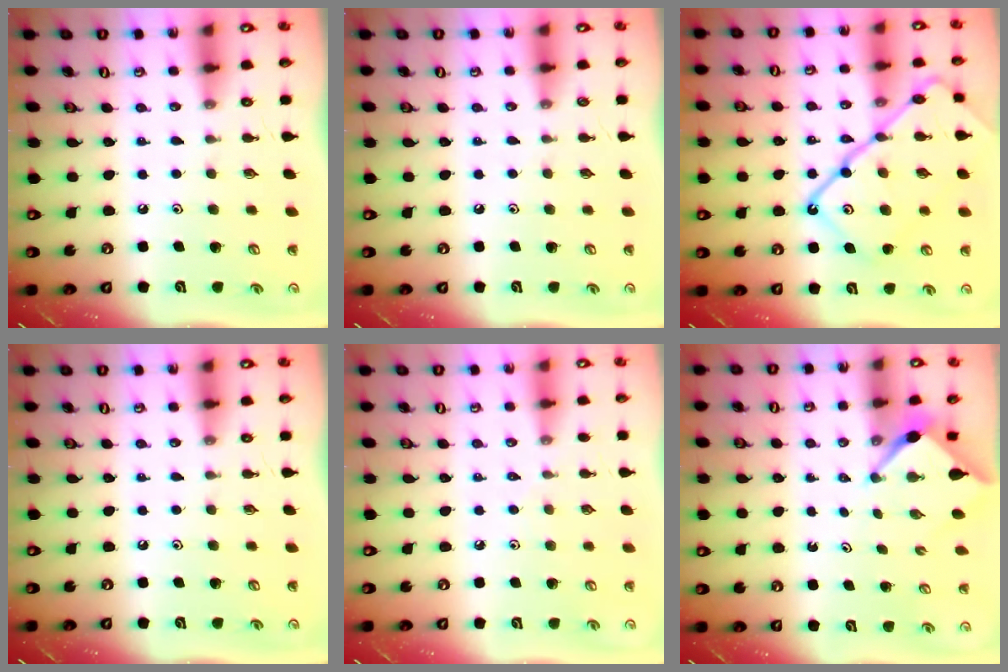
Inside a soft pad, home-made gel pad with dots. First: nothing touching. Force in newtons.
{"total": 2.6, "press": 2.6, "slide": 0.4}
{"total": 20.3, "press": 20.2, "slide": 1.8}
{"total": 0.0}
{"total": 2.6, "press": 2.6, "slide": 0.5}
{"total": 2.4, "press": 2.4, "slide": 0.2}